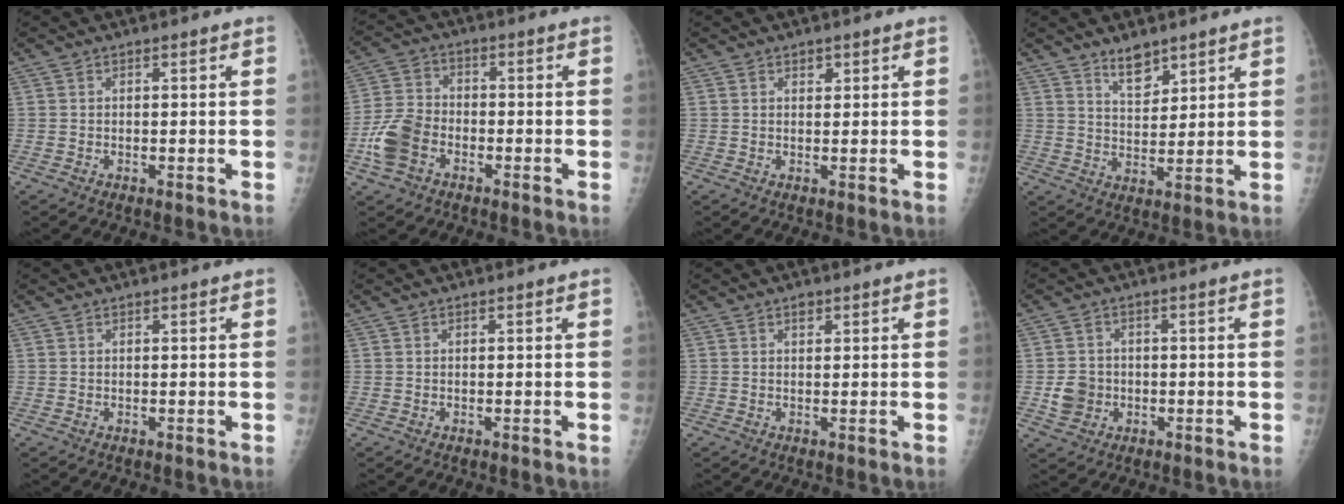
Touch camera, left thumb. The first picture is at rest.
{"total": 8.6, "force": [-3.5, 5.9, 5.2], "torque": [-0.109, 0.021, -0.071]}
{"total": 1.2, "force": [0.8, 0.8, 0.5], "torque": [0.004, -0.003, 0.010]}
{"total": 5.7, "force": [4.2, 2.6, 2.7], "torque": [-0.026, -0.035, 0.078]}
{"total": 0.0}
{"total": 0.0}
{"total": 1.4, "force": [0.8, 0.9, 0.7], "torque": [-0.002, -0.002, 0.011]}
{"total": 4.7, "force": [-0.9, 4.3, 1.9], "torque": [-0.018, 0.007, -0.014]}